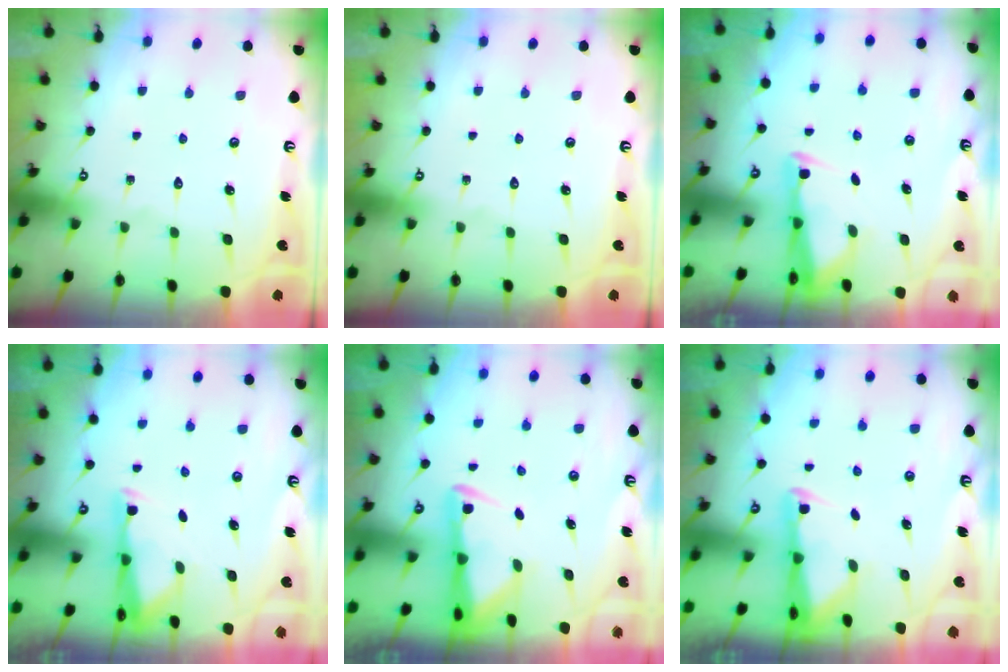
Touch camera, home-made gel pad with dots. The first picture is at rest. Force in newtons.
{"total": 0.0}
{"total": 2.7, "press": 2.7, "slide": 0.6}
{"total": 2.9, "press": 2.9, "slide": 0.6}
{"total": 2.9, "press": 2.9, "slide": 0.5}
{"total": 2.1, "press": 2.1, "slide": 0.4}